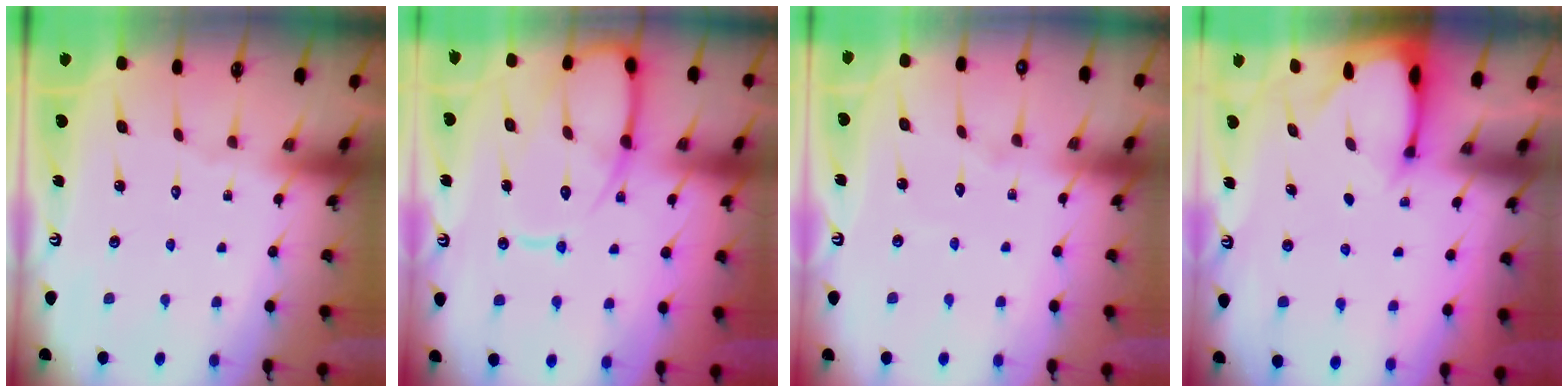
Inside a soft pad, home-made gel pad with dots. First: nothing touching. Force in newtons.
{"total": 13.0, "press": 12.9, "slide": 1.3}
{"total": 4.3, "press": 4.3, "slide": 0.4}
{"total": 2.3, "press": 2.3, "slide": 0.1}